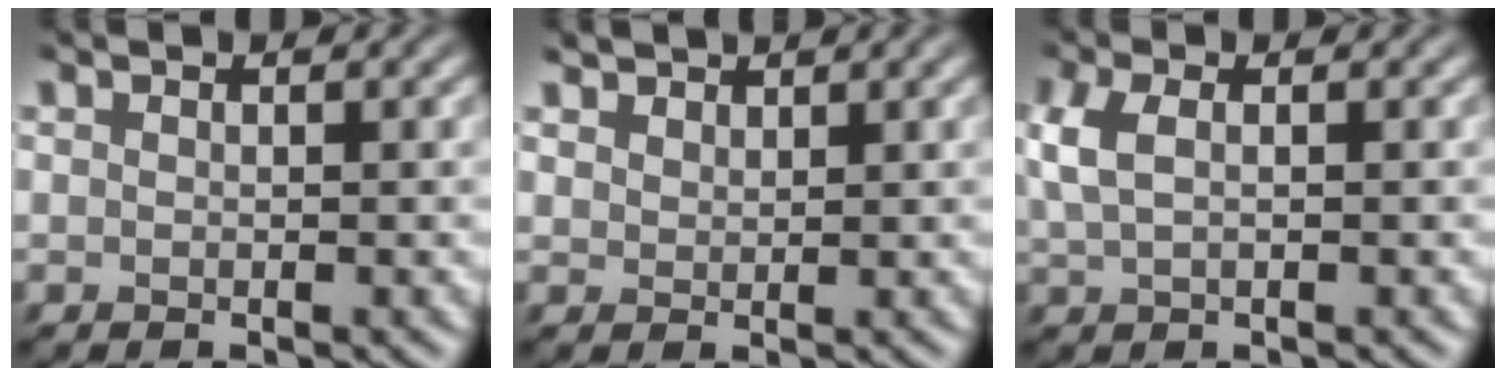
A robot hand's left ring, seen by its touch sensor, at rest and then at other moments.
{"total": 1.8, "force": [1.6, 0.9, 0.5], "torque": [-0.018, -0.006, 0.032]}
{"total": 2.7, "force": [0.0, 1.4, 2.3], "torque": [-0.059, 0.004, -0.004]}